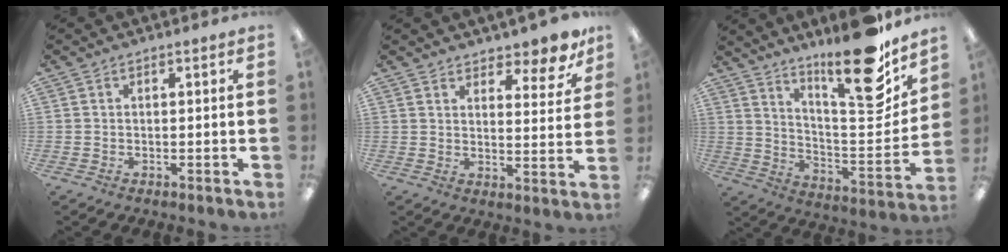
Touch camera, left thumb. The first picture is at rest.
{"total": 7.3, "force": [6.4, 2.1, 2.9], "torque": [-0.029, -0.047, 0.110]}
{"total": 20.2, "force": [15.8, 4.0, 11.9], "torque": [-0.171, -0.122, 0.251]}